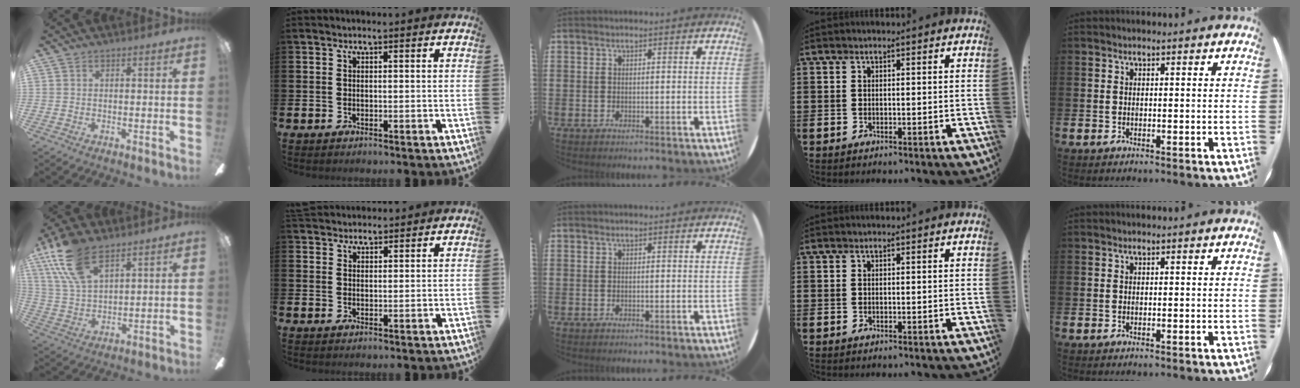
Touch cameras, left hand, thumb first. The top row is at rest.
{"thumb": {"total": 15.5, "force": [9.6, 6.9, 10.1], "torque": [-0.231, -0.028, 0.174]}, "index": {"total": 2.7, "force": [2.6, 0.7, -0.1], "torque": [-0.003, -0.009, 0.049]}}